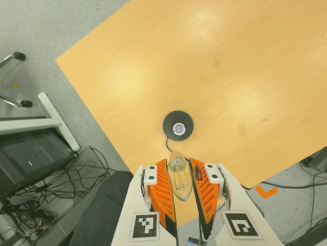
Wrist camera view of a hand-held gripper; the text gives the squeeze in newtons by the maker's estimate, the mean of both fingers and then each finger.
{"total": 21.7, "left": 24.2, "right": 19.3}